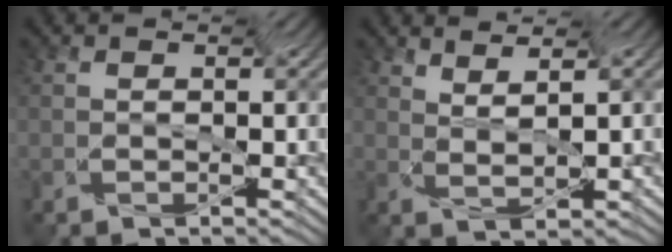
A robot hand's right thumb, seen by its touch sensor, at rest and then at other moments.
{"total": 3.4, "force": [2.9, 0.0, 1.8], "torque": [-0.034, -0.011, 0.051]}